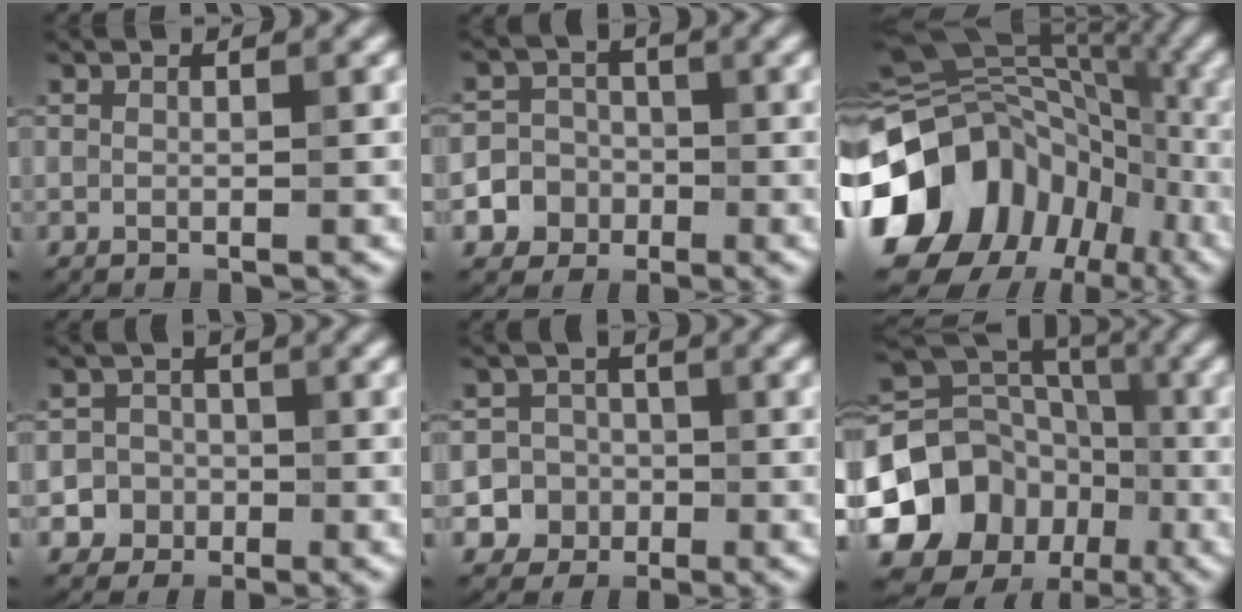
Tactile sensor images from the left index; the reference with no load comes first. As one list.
[{"total": 4.8, "force": [-1.8, 4.4, 0.5], "torque": [0.023, -0.002, -0.048]}, {"total": 14.7, "force": [-4.9, 11.7, 7.4], "torque": [-0.158, -0.005, -0.085]}, {"total": 3.8, "force": [-1.6, 3.5, 0.2], "torque": [0.038, -0.001, -0.036]}, {"total": 5.5, "force": [-2.1, 5.0, 0.5], "torque": [0.020, -0.002, -0.052]}, {"total": 16.6, "force": [-5.9, 14.5, 5.7], "torque": [-0.128, -0.016, -0.109]}]